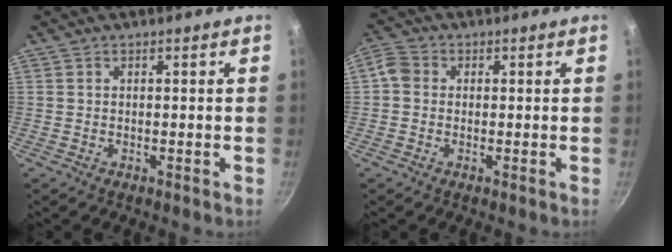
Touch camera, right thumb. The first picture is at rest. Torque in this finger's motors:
{"motor_torque": [-0.31, 0.26, -0.24, -0.01, 0.08]}